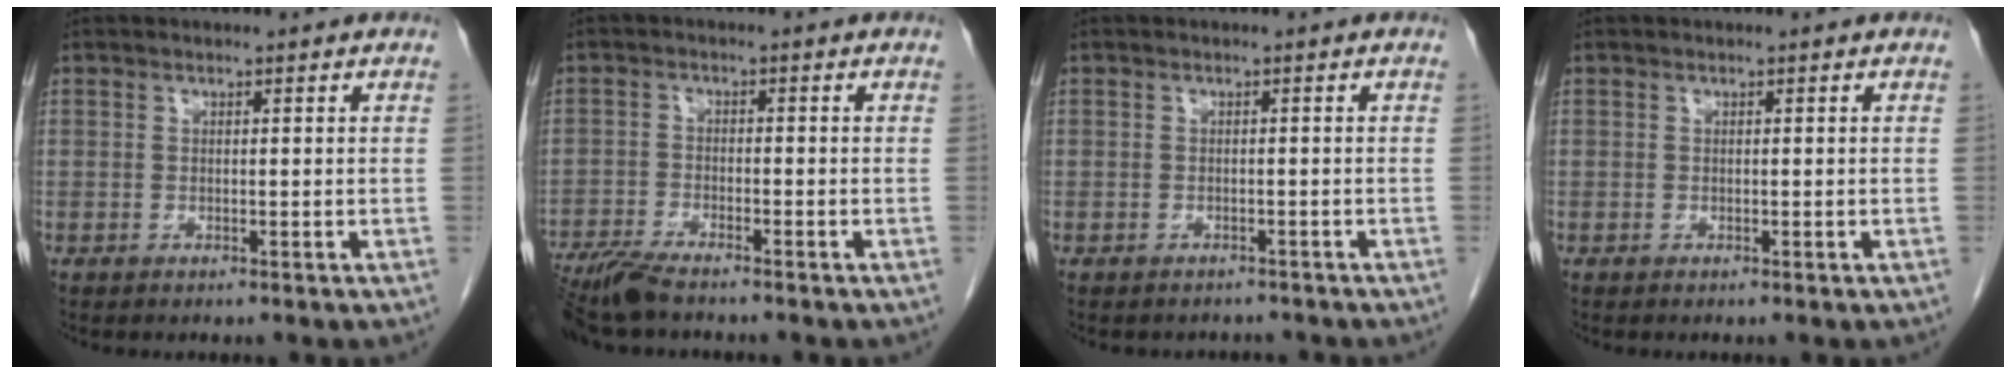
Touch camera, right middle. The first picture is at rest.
{"total": 6.6, "force": [-5.8, 0.6, 3.3], "torque": [-0.058, -0.020, -0.106]}
{"total": 2.8, "force": [-2.6, 1.1, 0.1], "torque": [-0.005, -0.002, -0.033]}
{"total": 0.0}